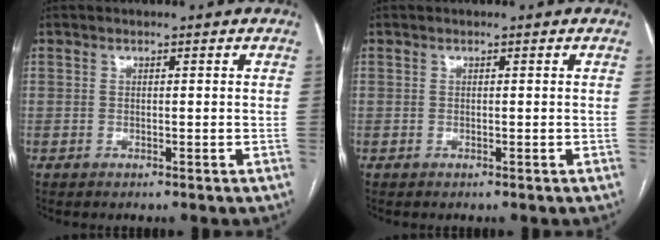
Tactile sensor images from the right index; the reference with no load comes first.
{"total": 0.0}